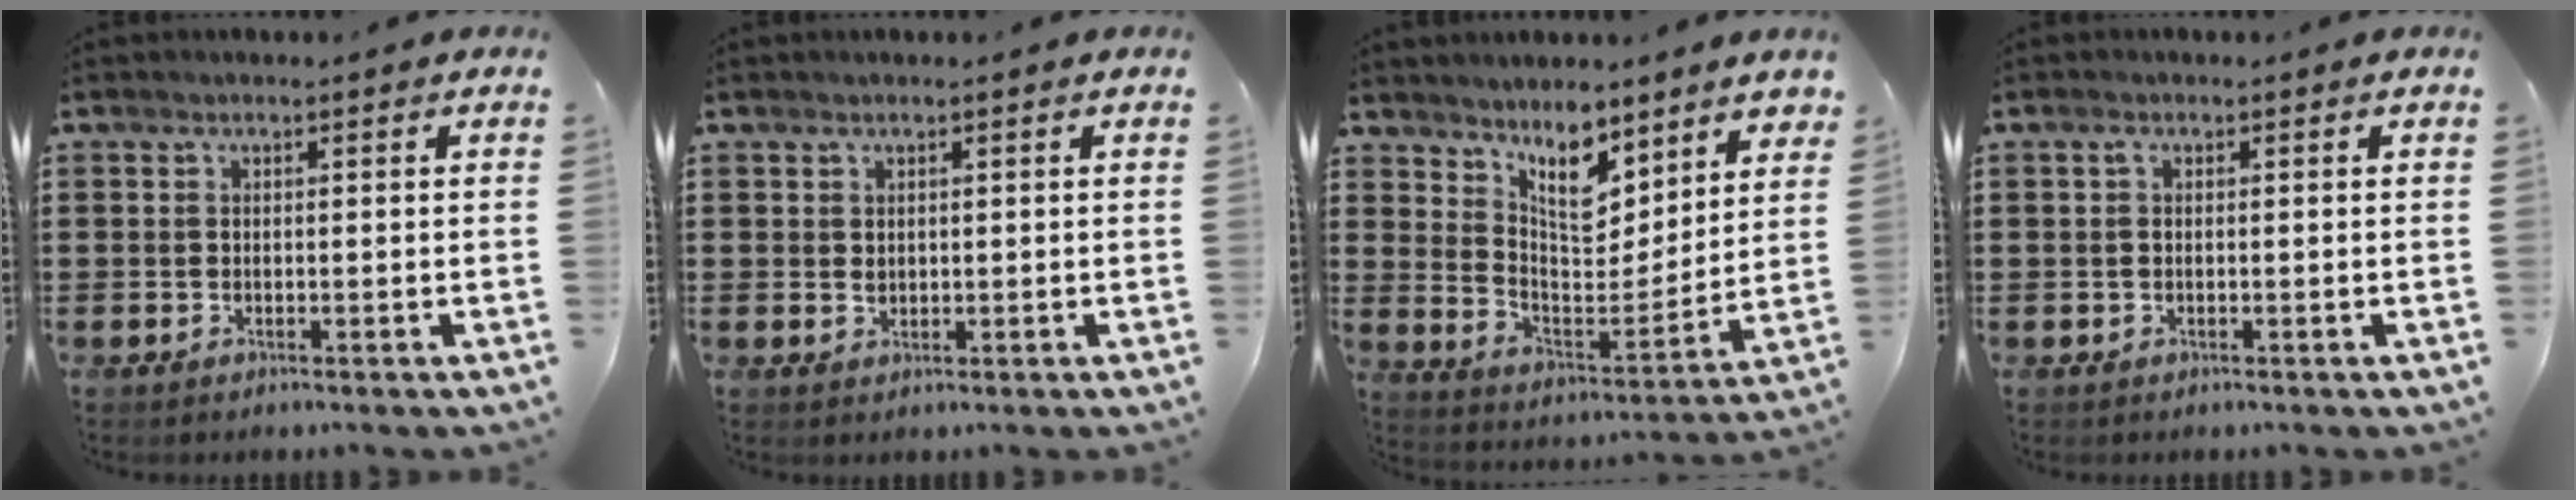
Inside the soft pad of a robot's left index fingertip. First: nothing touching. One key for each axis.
{"total": 1.0, "fx": 0.4, "fy": 0.8, "fz": 0.4, "tx": -0.011, "ty": 0.006, "tz": 0.007}
{"total": 7.6, "fx": 6.1, "fy": 2.7, "fz": 3.5, "tx": -0.065, "ty": -0.048, "tz": 0.102}
{"total": 0.9, "fx": 0.0, "fy": 0.4, "fz": 0.8, "tx": -0.017, "ty": 0.001, "tz": 0.000}